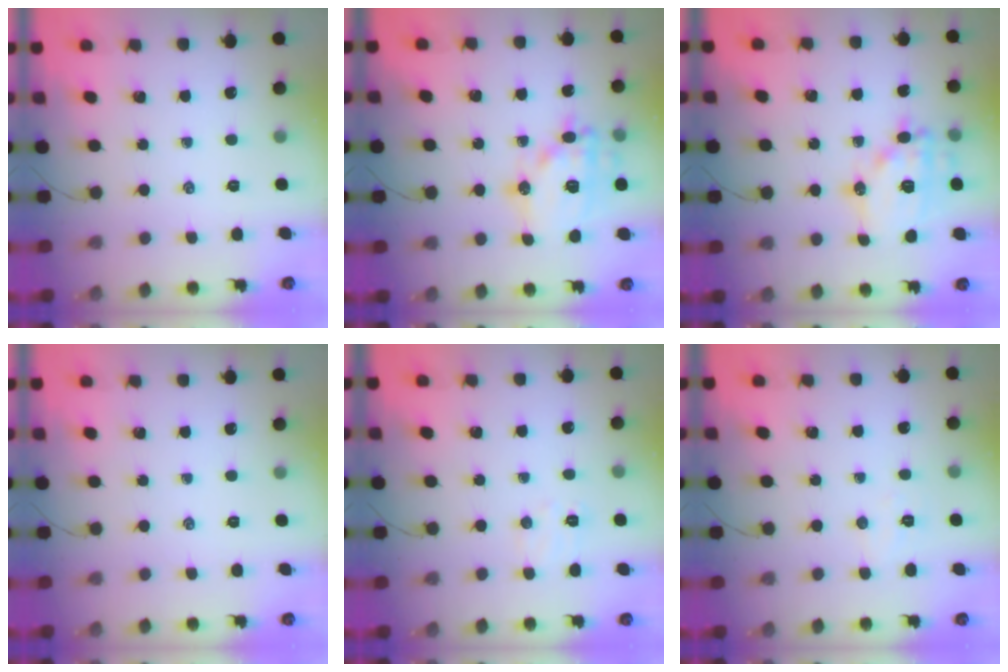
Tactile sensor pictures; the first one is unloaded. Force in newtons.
{"total": 16.1, "press": 16.0, "slide": 2.0}
{"total": 15.0, "press": 14.8, "slide": 2.4}
{"total": 0.0}
{"total": 5.0, "press": 4.8, "slide": 1.1}
{"total": 4.0, "press": 3.9, "slide": 0.9}